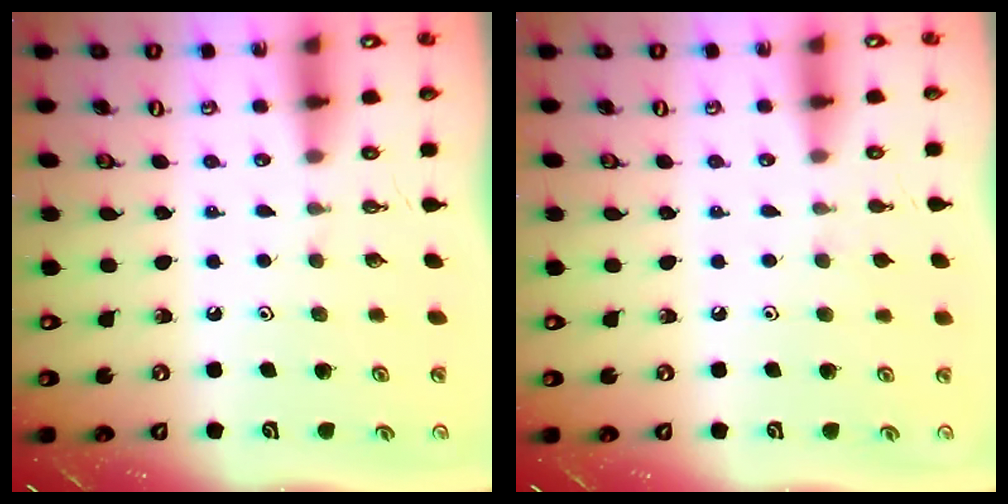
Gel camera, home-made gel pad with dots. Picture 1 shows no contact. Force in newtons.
{"total": 2.8, "press": 2.7, "slide": 0.5}